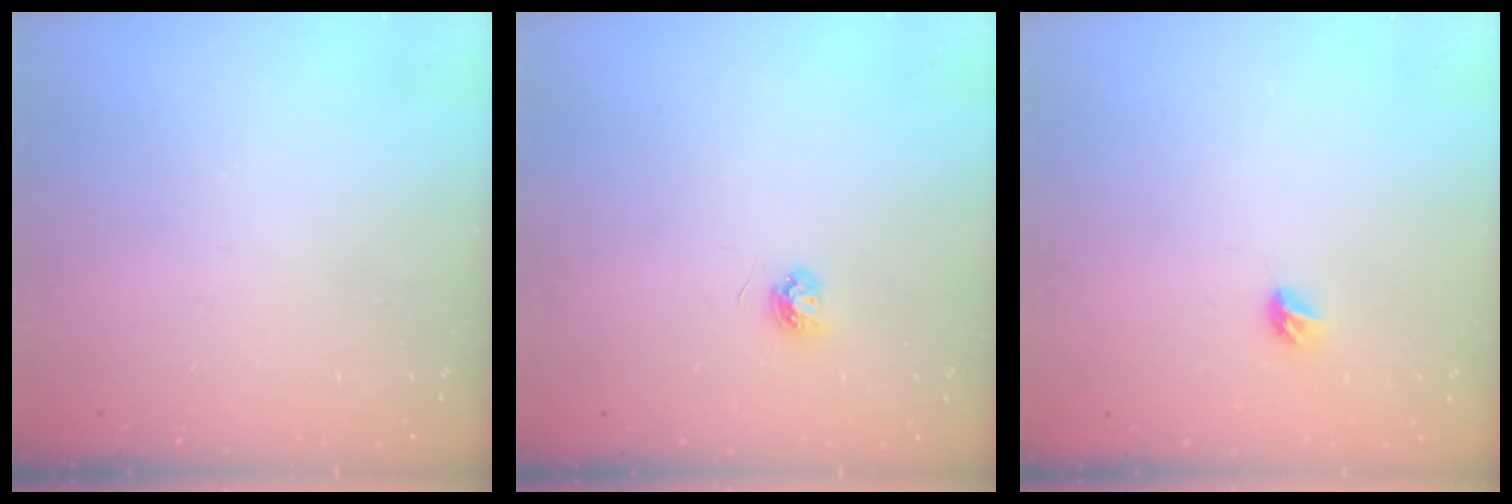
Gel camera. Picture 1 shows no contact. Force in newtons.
{"total": 3.9, "press": 3.9, "slide": 0.4}
{"total": 4.5, "press": 4.4, "slide": 0.9}